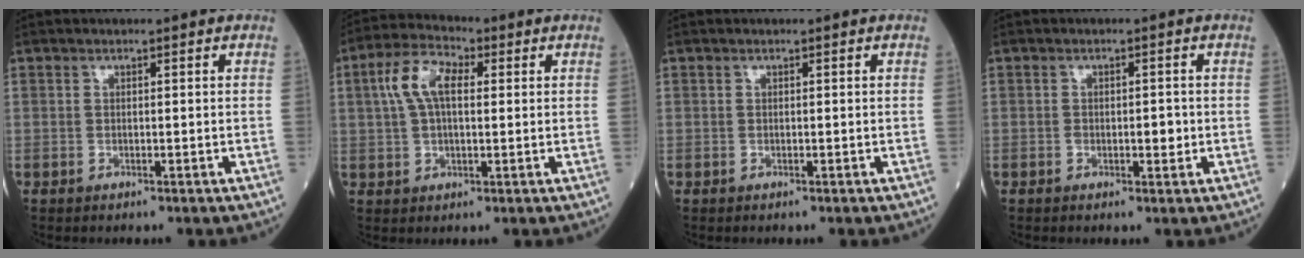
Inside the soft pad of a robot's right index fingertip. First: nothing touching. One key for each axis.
{"total": 7.6, "fx": 1.9, "fy": 3.4, "fz": 6.5, "tx": -0.143, "ty": 0.024, "tz": 0.036}
{"total": 0.0}
{"total": 2.3, "fx": -0.4, "fy": 1.0, "fz": 2.0, "tx": -0.031, "ty": 0.001, "tz": -0.003}